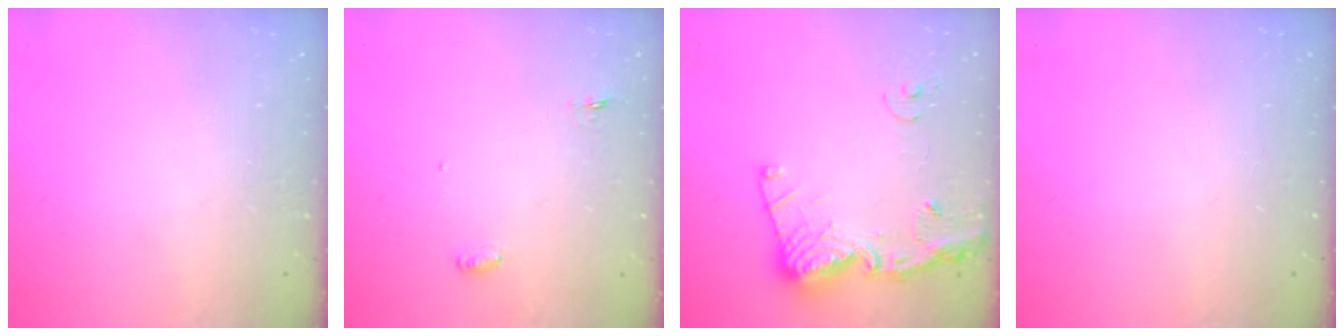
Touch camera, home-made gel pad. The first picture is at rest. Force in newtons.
{"total": 3.0, "press": 2.8, "slide": 0.9}
{"total": 15.8, "press": 15.7, "slide": 1.8}
{"total": 0.0}